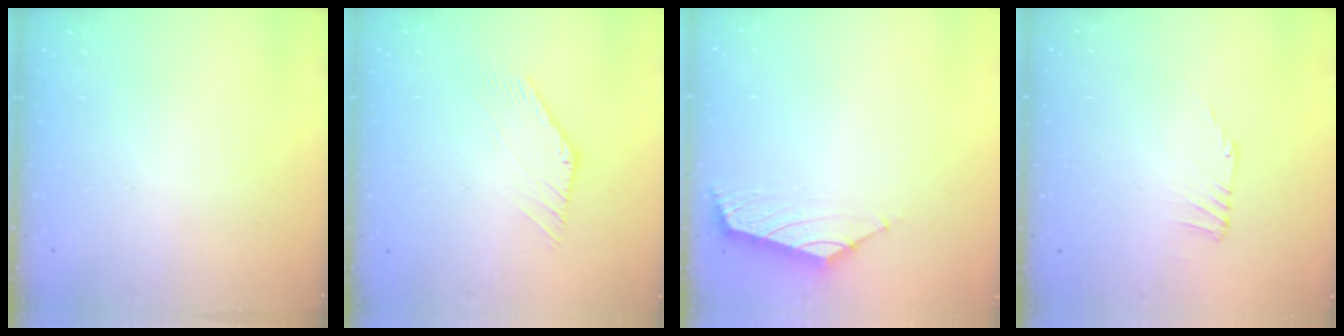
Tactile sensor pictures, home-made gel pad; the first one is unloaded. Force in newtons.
{"total": 1.0, "press": 1.0, "slide": 0.3}
{"total": 1.8, "press": 1.6, "slide": 0.6}
{"total": 0.8, "press": 0.8, "slide": 0.2}